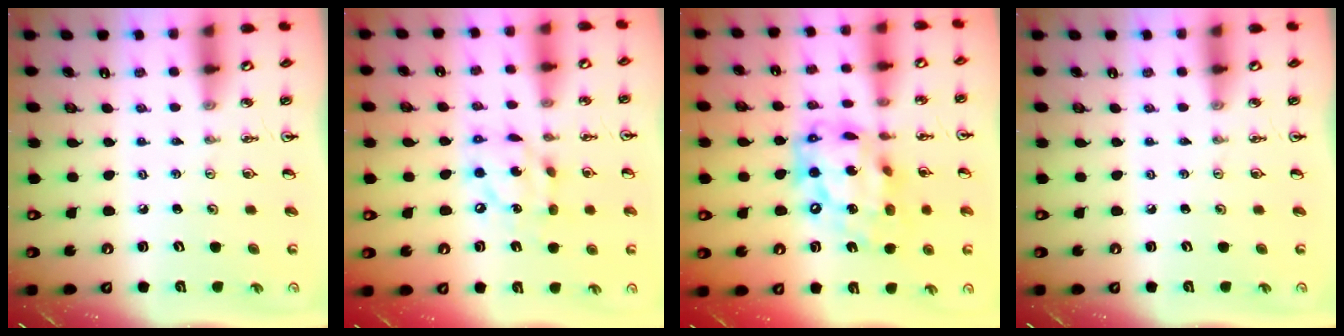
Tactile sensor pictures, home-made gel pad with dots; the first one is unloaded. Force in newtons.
{"total": 11.9, "press": 11.8, "slide": 0.7}
{"total": 18.7, "press": 18.6, "slide": 1.9}
{"total": 0.0}